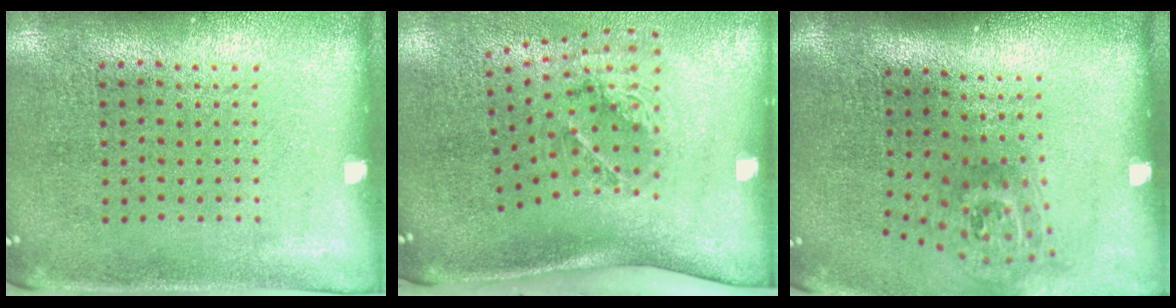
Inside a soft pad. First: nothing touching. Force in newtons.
{"total": 1.9, "press": 1.2, "slide": 1.5}
{"total": 1.8, "press": 1.2, "slide": 1.3}